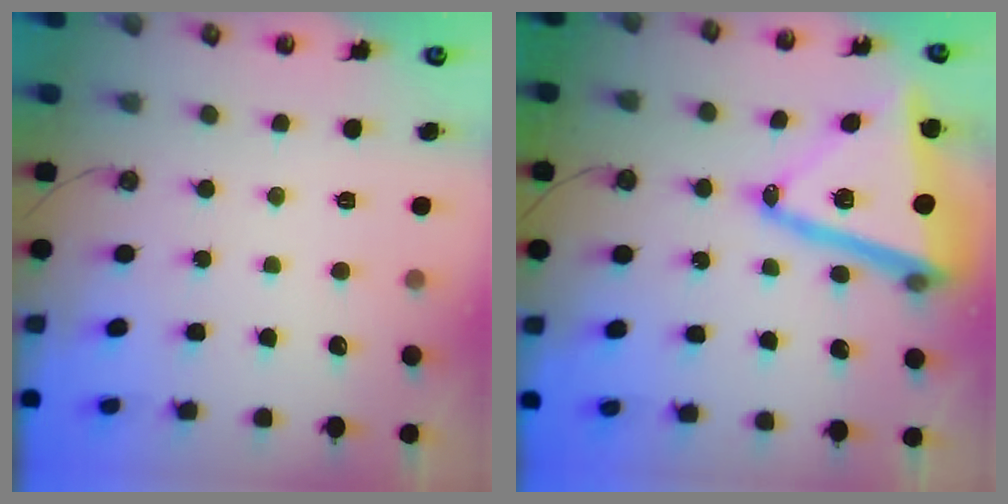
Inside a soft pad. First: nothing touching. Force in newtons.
{"total": 20.5, "press": 20.4, "slide": 1.9}